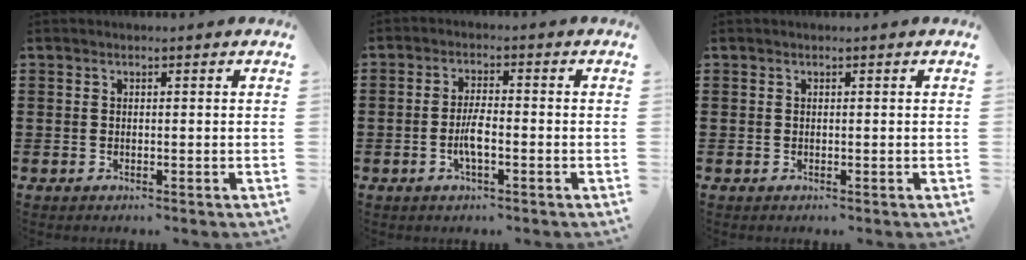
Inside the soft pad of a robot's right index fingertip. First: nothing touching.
{"total": 3.8, "force": [-1.2, 1.0, 3.5], "torque": [-0.082, -0.003, -0.029]}
{"total": 0.0}